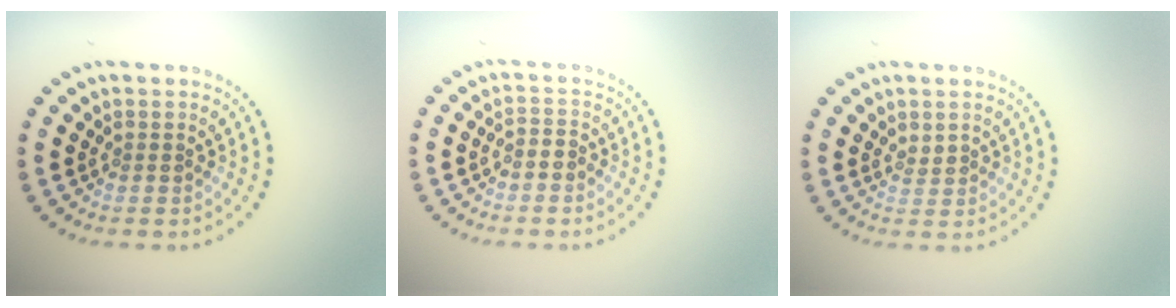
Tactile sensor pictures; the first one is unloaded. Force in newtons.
{"total": 1.5, "press": 1.2, "slide": 1.0}
{"total": 0.9, "press": 0.8, "slide": 0.3}